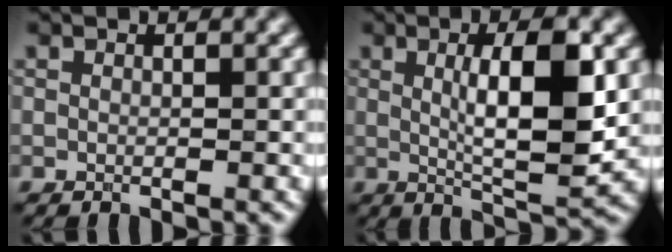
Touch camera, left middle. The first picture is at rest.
{"total": 7.9, "force": [1.0, 1.9, 7.6], "torque": [-0.111, -0.001, 0.017]}